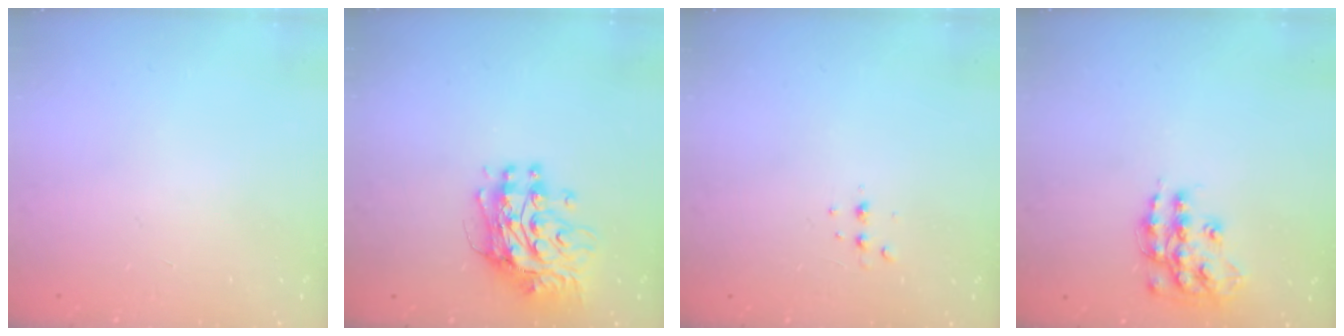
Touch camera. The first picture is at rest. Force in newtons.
{"total": 12.2, "press": 12.2, "slide": 1.0}
{"total": 3.5, "press": 3.4, "slide": 0.5}
{"total": 13.7, "press": 13.7, "slide": 0.9}